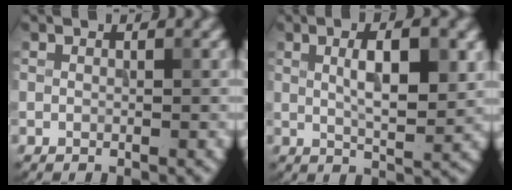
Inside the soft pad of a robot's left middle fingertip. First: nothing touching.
{"total": 5.7, "force": [1.2, 1.8, 5.2], "torque": [-0.083, 0.003, 0.023]}